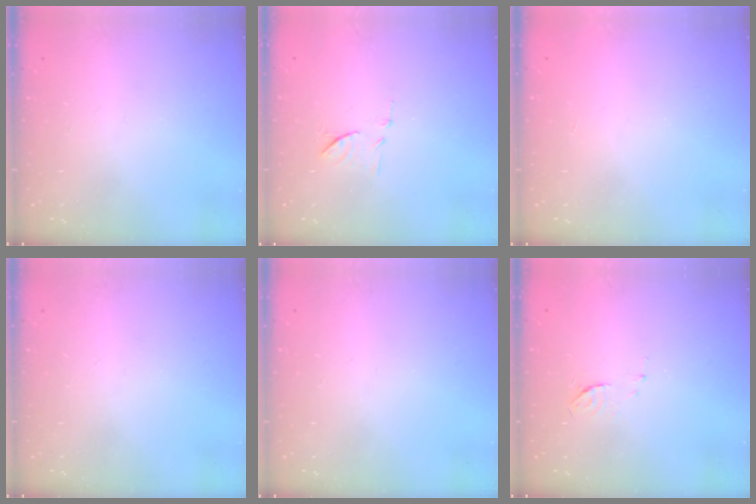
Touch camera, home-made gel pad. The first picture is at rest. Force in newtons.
{"total": 8.1, "press": 8.0, "slide": 0.7}
{"total": 1.5, "press": 1.5, "slide": 0.1}
{"total": 0.0}
{"total": 0.0}
{"total": 4.1, "press": 4.1, "slide": 0.2}